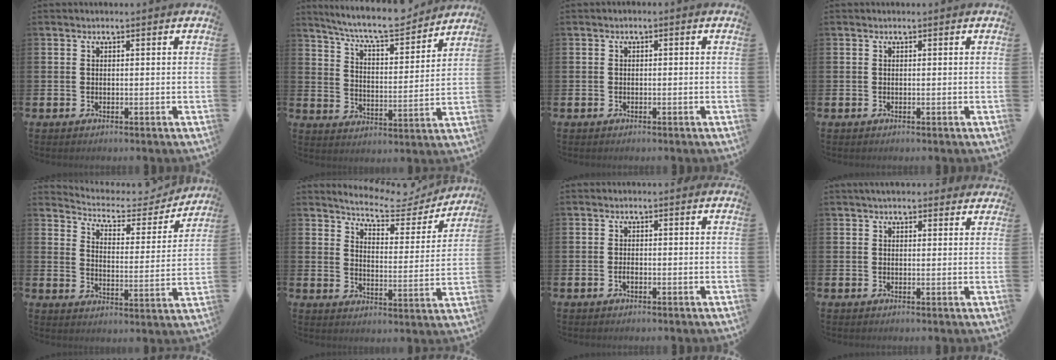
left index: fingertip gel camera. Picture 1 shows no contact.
{"total": 8.7, "force": [8.1, 1.1, 2.8], "torque": [-0.075, -0.055, 0.141]}
{"total": 0.6, "force": [-0.5, 0.2, 0.2], "torque": [-0.010, 0.001, -0.009]}
{"total": 0.0}
{"total": 5.1, "force": [4.7, 1.8, 1.2], "torque": [-0.041, -0.040, 0.071]}
{"total": 6.1, "force": [5.8, 1.4, 1.5], "torque": [-0.038, -0.048, 0.091]}
{"total": 1.0, "force": [-0.4, 0.4, 0.8], "torque": [-0.019, 0.001, -0.007]}
{"total": 2.4, "force": [2.2, 0.8, 0.6], "torque": [-0.013, -0.002, 0.040]}